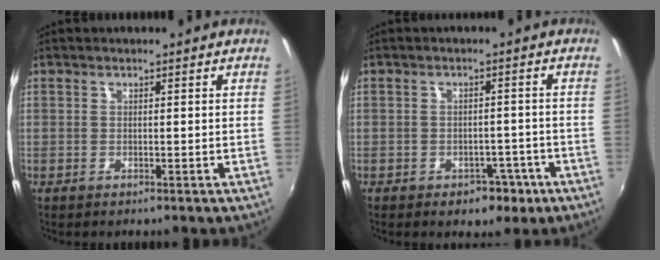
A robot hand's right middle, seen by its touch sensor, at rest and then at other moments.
{"total": 5.0, "force": [-2.9, 3.4, 2.2], "torque": [-0.047, 0.002, -0.026]}